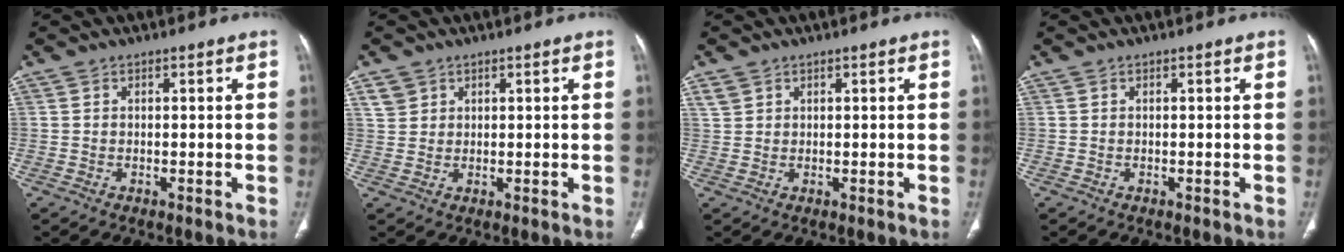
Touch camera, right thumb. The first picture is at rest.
{"total": 2.9, "force": [1.6, 2.3, 0.6], "torque": [0.001, -0.005, 0.031]}
{"total": 2.1, "force": [1.2, 1.6, 0.6], "torque": [-0.006, 0.000, 0.026]}
{"total": 0.0}